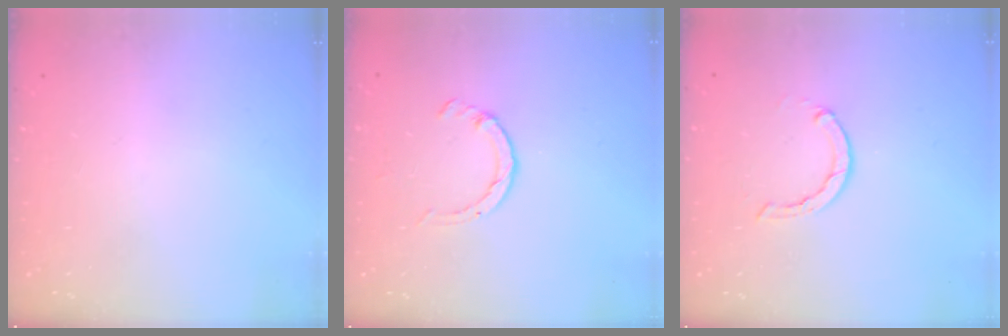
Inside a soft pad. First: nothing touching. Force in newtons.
{"total": 2.6, "press": 2.6, "slide": 0.4}
{"total": 2.1, "press": 2.1, "slide": 0.3}